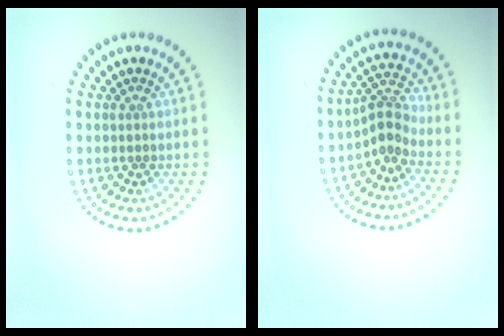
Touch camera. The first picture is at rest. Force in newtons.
{"total": 2.5, "press": 1.8, "slide": 1.8}